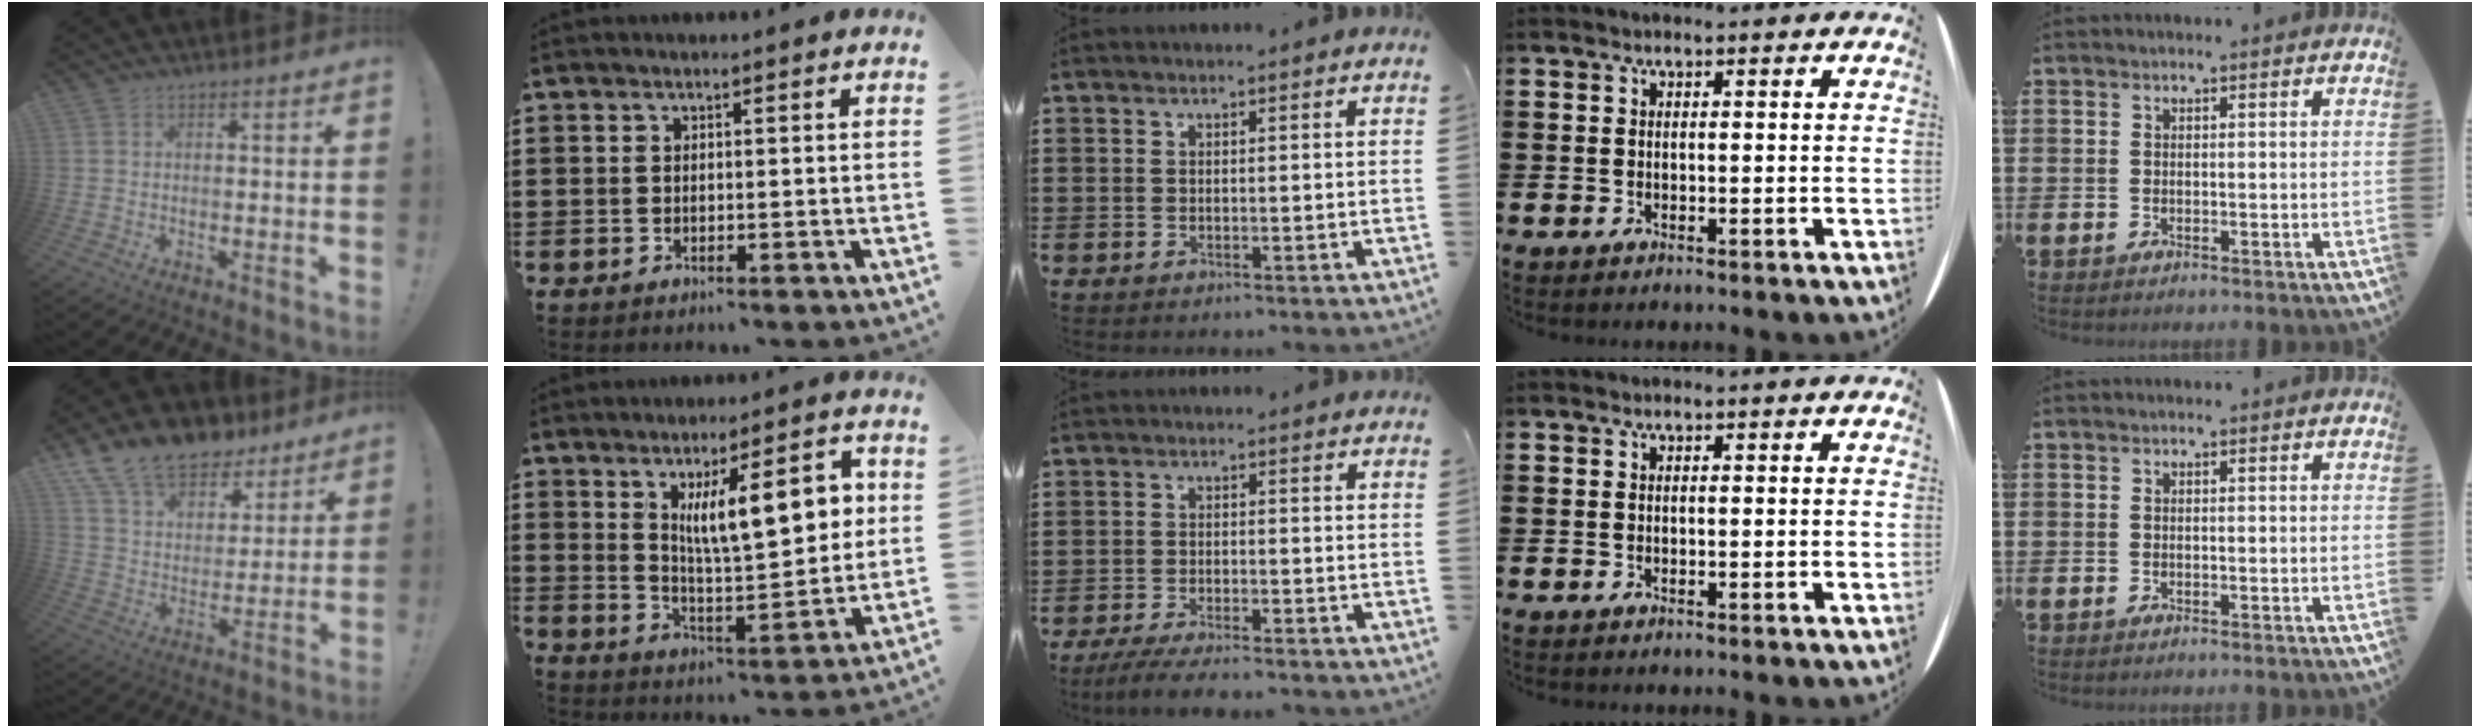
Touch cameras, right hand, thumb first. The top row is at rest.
{"thumb": {"total": 14.7, "force": [11.5, 7.7, 4.9], "torque": [-0.092, -0.081, 0.216]}, "index": {"total": 12.2, "force": [4.0, 3.9, 10.9], "torque": [-0.177, 0.000, 0.064]}, "middle": {"total": 3.6, "force": [-3.3, 0.0, 1.4], "torque": [-0.030, -0.008, -0.064]}}